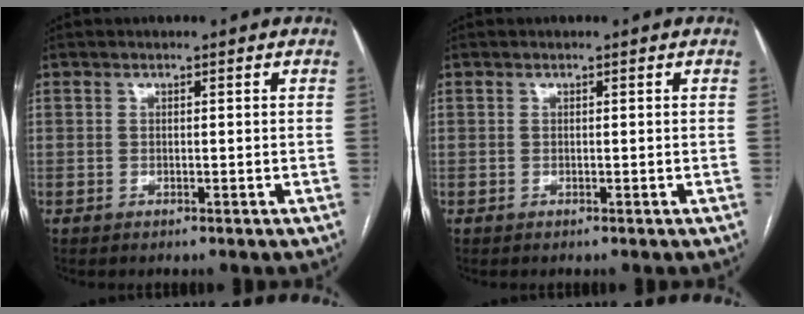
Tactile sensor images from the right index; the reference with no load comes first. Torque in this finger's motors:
{"motor_torque": [0.00, 0.00, 0.00, 0.00]}